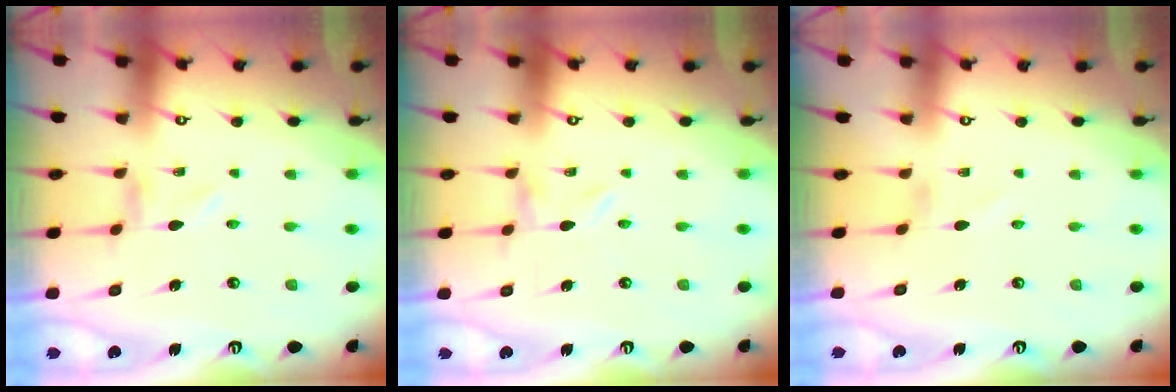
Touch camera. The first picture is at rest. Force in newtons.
{"total": 0.0}
{"total": 0.0}